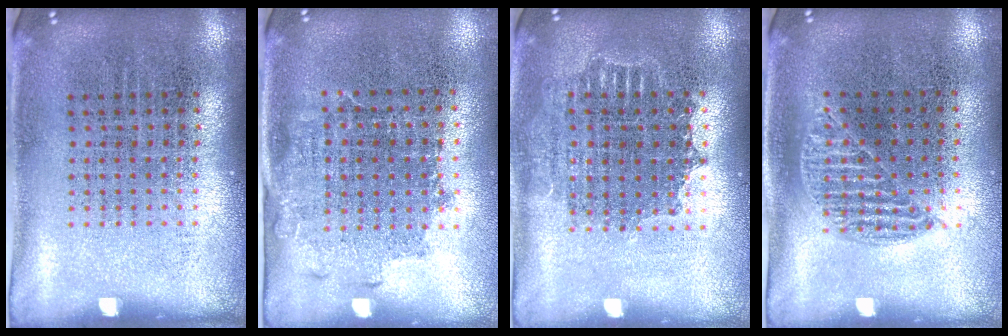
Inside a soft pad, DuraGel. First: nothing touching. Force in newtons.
{"total": 1.3, "press": 1.1, "slide": 0.8}
{"total": 1.4, "press": 1.2, "slide": 0.7}
{"total": 1.0, "press": 0.8, "slide": 0.5}